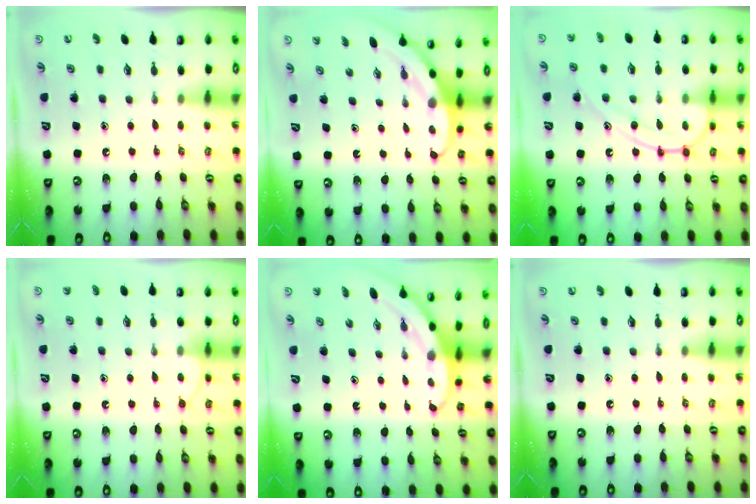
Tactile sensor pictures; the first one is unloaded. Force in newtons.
{"total": 3.8, "press": 3.8, "slide": 0.3}
{"total": 13.3, "press": 13.3, "slide": 1.1}
{"total": 7.5, "press": 7.5, "slide": 0.8}
{"total": 3.2, "press": 3.2, "slide": 0.1}
{"total": 0.0}